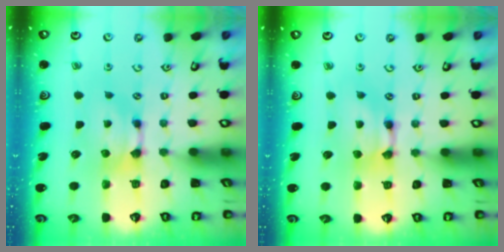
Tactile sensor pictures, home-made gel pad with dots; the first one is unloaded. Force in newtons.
{"total": 1.8, "press": 1.8, "slide": 0.2}